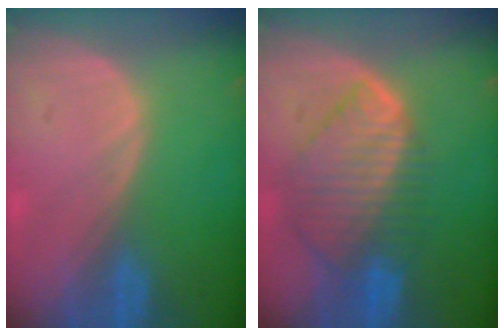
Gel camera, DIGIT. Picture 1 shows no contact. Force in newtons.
{"total": 9.3, "press": 8.0, "slide": 4.7}